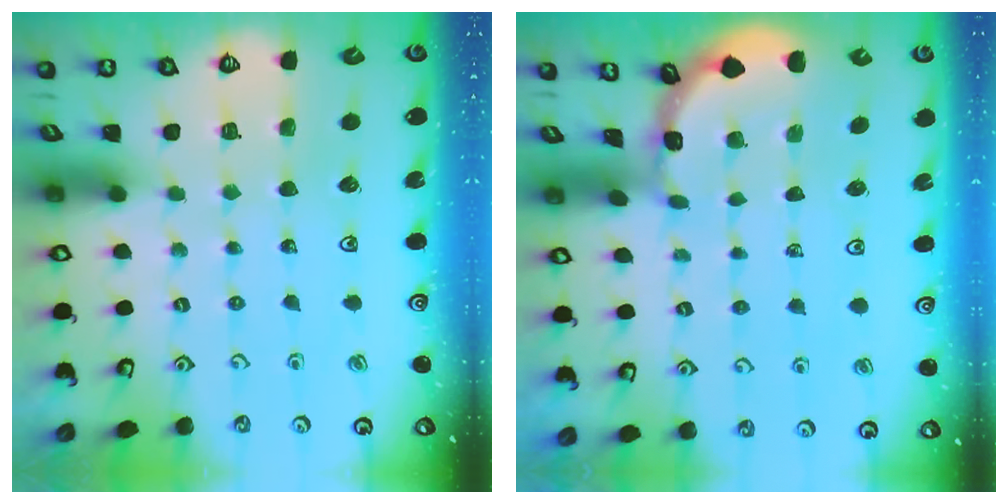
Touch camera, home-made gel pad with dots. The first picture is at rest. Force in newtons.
{"total": 1.3, "press": 1.3, "slide": 0.1}